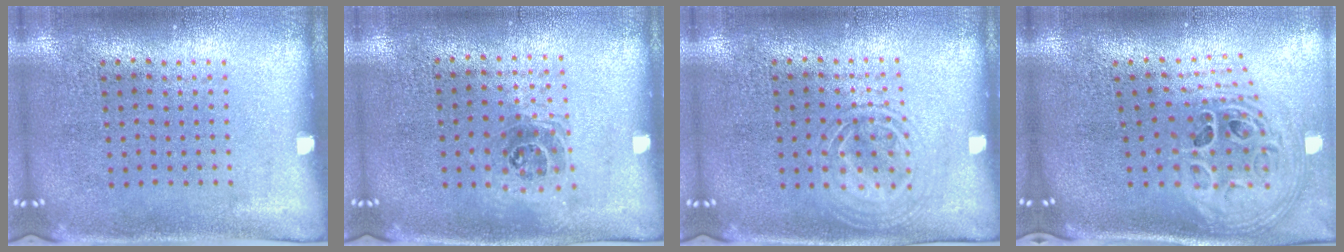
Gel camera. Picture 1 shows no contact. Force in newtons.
{"total": 1.0, "press": 0.9, "slide": 0.5}
{"total": 1.2, "press": 1.2, "slide": 0.1}
{"total": 2.4, "press": 1.7, "slide": 1.7}